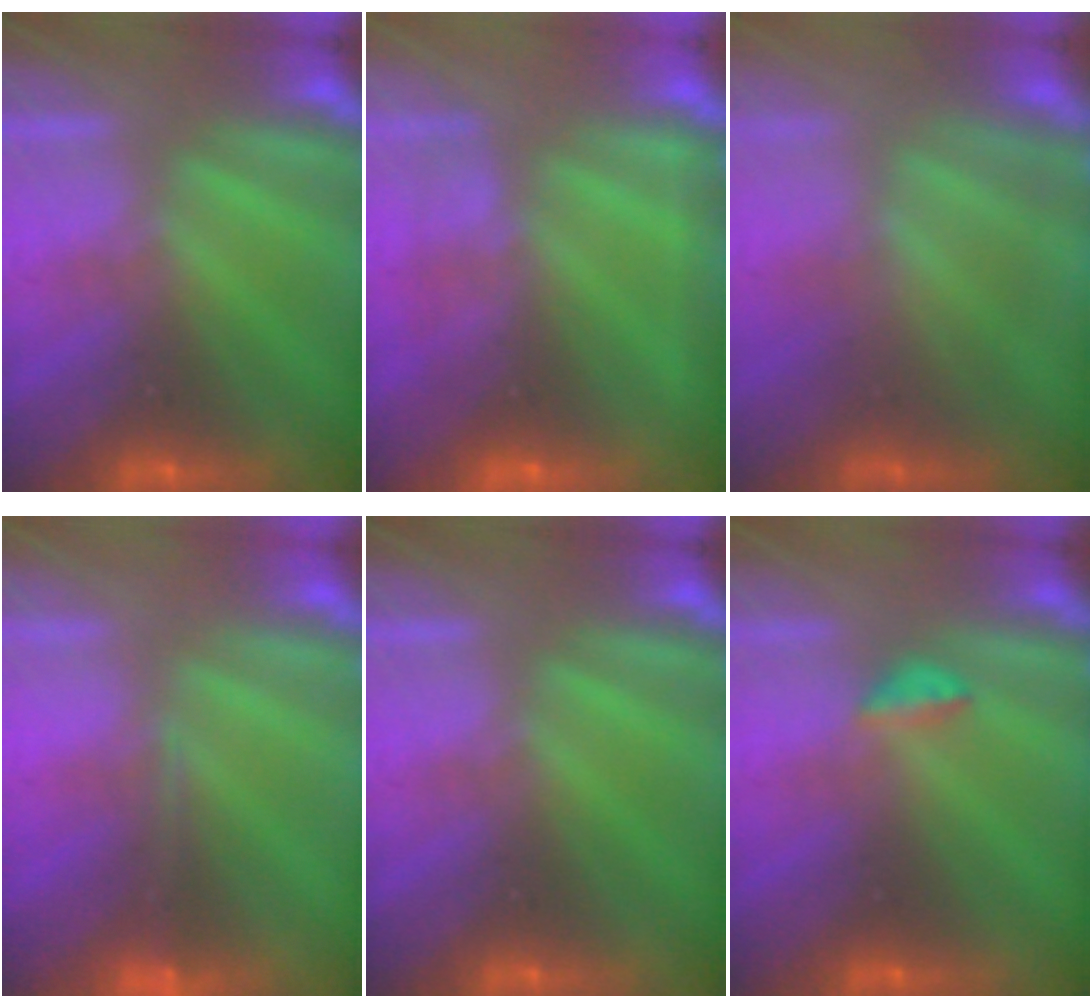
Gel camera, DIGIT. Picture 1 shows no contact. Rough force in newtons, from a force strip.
{"total": 2.1}
{"total": 3.3}
{"total": 1.6}
{"total": 0.0}
{"total": 2.8}